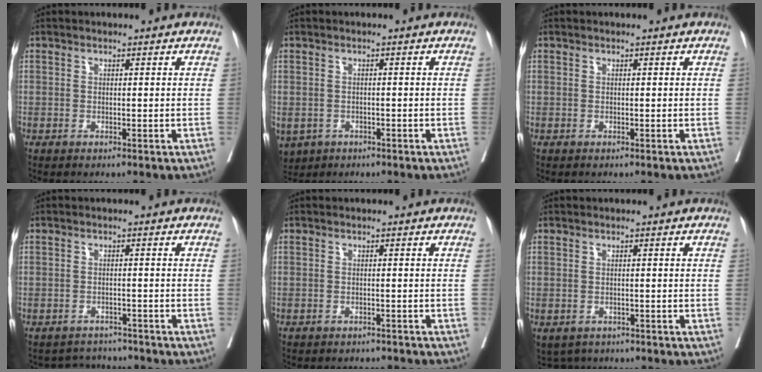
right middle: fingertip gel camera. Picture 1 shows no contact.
{"total": 8.1, "force": [-4.0, 6.2, 3.2], "torque": [-0.092, -0.005, -0.054]}
{"total": 0.0}
{"total": 4.5, "force": [-4.4, 0.7, -0.9], "torque": [0.012, 0.010, -0.063]}
{"total": 8.9, "force": [-8.2, 2.7, 2.3], "torque": [-0.036, -0.002, -0.098]}
{"total": 4.4, "force": [-3.3, 2.7, 1.2], "torque": [-0.013, 0.004, -0.043]}